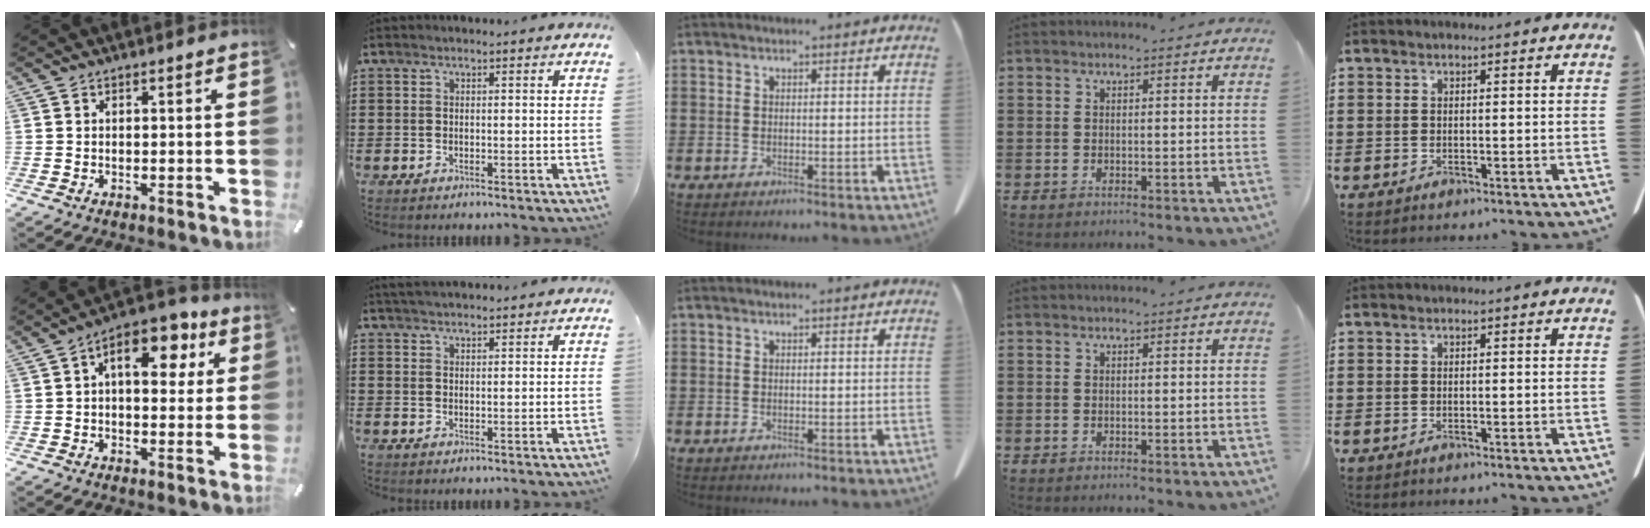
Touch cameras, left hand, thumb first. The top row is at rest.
{"thumb": {"total": 11.0, "force": [3.9, 6.3, 8.1], "torque": [-0.106, -0.013, 0.063]}, "index": {"total": 2.3, "force": [2.2, 0.1, 0.3], "torque": [-0.011, 0.001, 0.043]}}